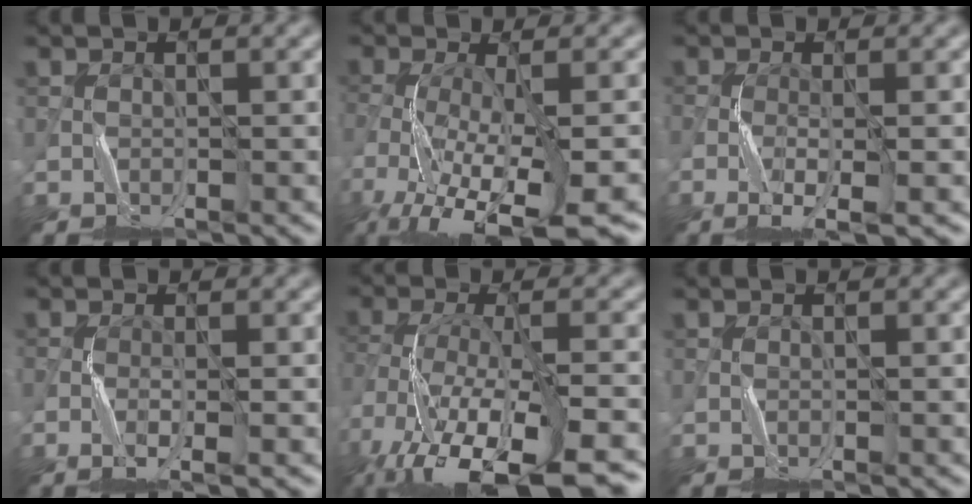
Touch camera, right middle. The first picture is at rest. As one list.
[{"total": 12.1, "force": [-7.1, 3.7, 9.2], "torque": [-0.180, -0.029, -0.099]}, {"total": 3.4, "force": [-1.4, 0.6, 3.0], "torque": [-0.062, -0.002, -0.031]}, {"total": 1.9, "force": [-0.7, 0.3, 1.7], "torque": [-0.038, 0.002, -0.017]}, {"total": 16.2, "force": [-11.1, 5.5, 10.5], "torque": [-0.176, -0.016, -0.145]}, {"total": 0.0}]